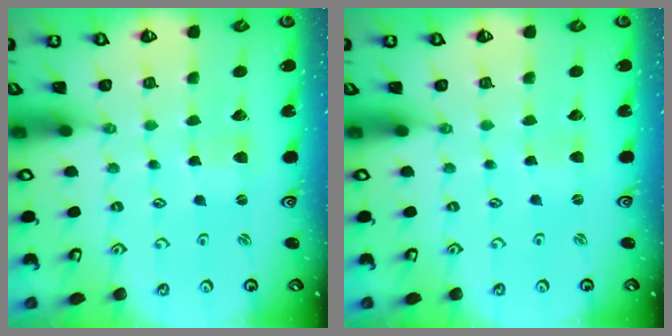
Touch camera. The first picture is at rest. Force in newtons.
{"total": 0.0}